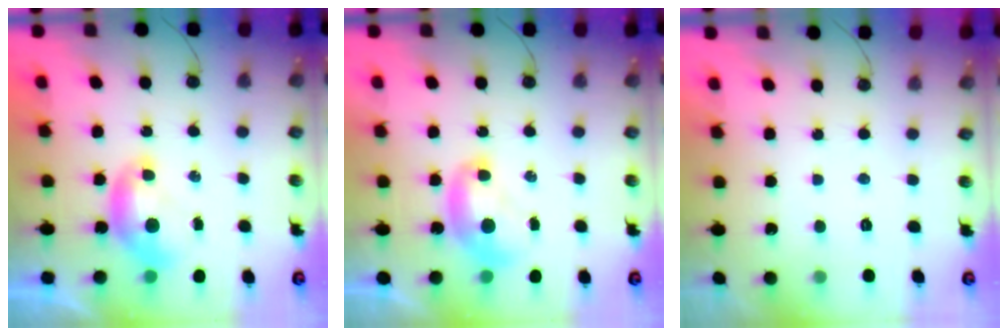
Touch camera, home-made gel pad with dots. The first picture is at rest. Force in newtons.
{"total": 1.4, "press": 1.4, "slide": 0.3}
{"total": 6.1, "press": 6.1, "slide": 0.2}